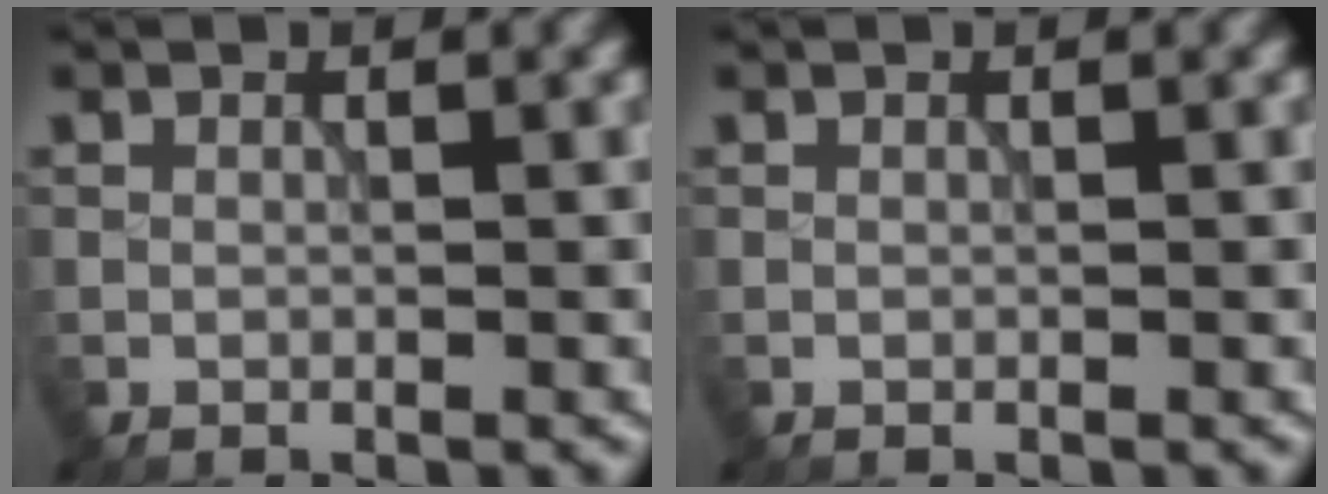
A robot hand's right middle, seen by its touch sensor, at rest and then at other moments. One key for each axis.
{"total": 0.0}